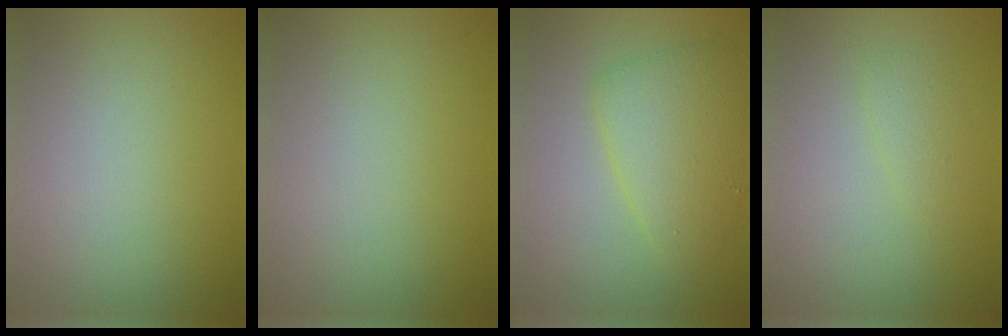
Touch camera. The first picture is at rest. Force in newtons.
{"total": 0.0}
{"total": 4.2, "press": 4.2, "slide": 0.3}
{"total": 1.0, "press": 1.0, "slide": 0.0}